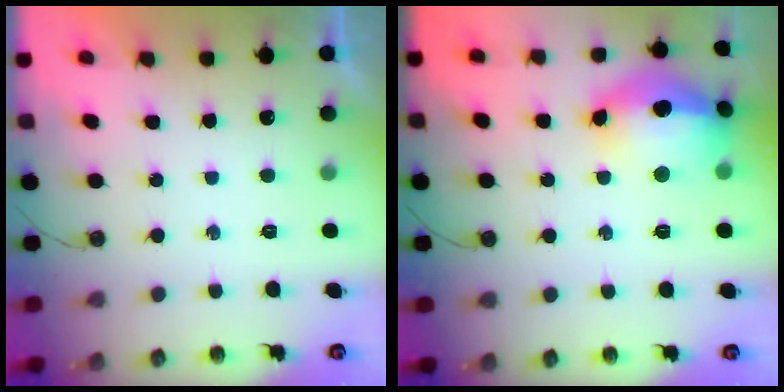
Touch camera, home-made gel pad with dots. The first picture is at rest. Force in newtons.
{"total": 18.0, "press": 17.9, "slide": 1.8}